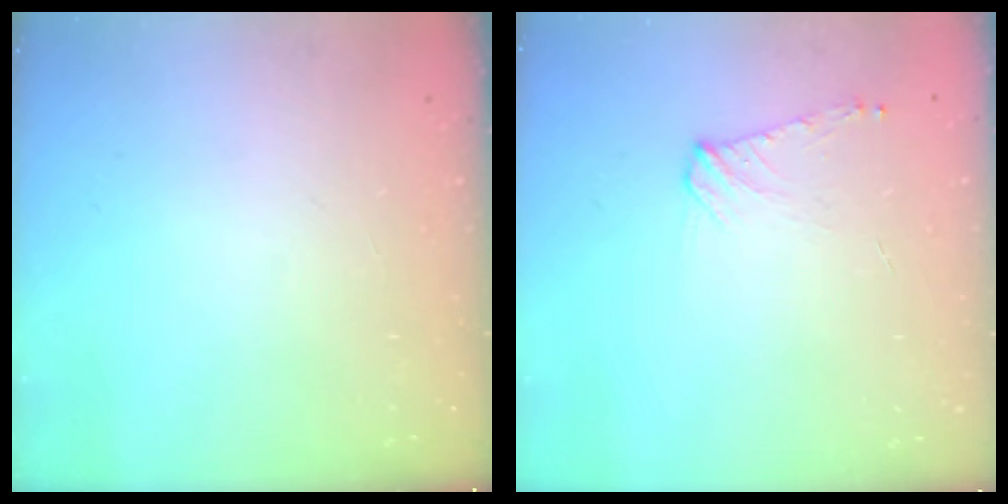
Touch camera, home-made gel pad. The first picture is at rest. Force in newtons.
{"total": 7.1, "press": 7.0, "slide": 1.1}